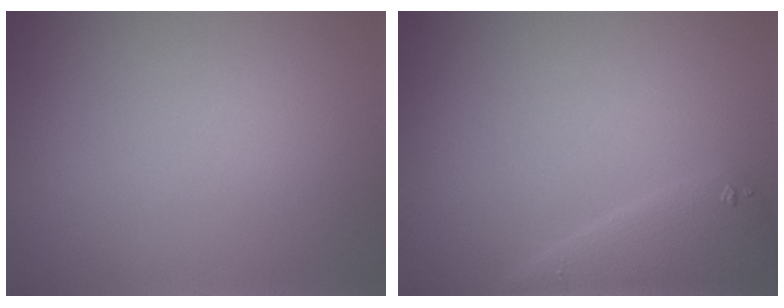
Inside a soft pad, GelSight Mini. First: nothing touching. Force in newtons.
{"total": 2.9, "press": 2.9, "slide": 0.2}